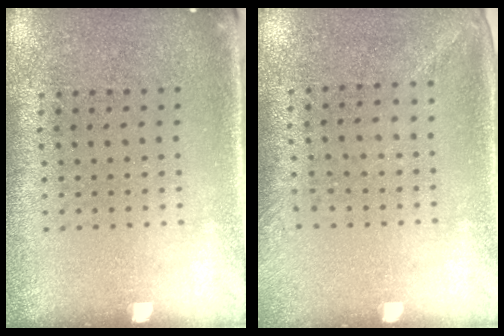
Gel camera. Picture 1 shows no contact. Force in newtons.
{"total": 1.3, "press": 1.0, "slide": 0.8}